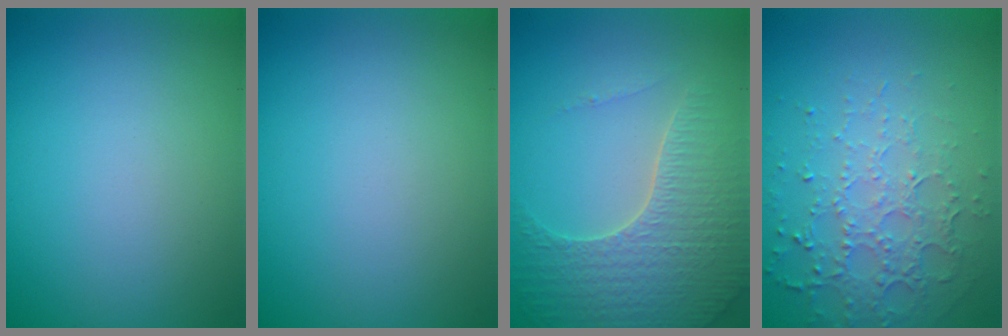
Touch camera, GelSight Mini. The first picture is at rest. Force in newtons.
{"total": 0.0}
{"total": 5.0, "press": 4.5, "slide": 2.3}
{"total": 4.9, "press": 3.3, "slide": 3.6}